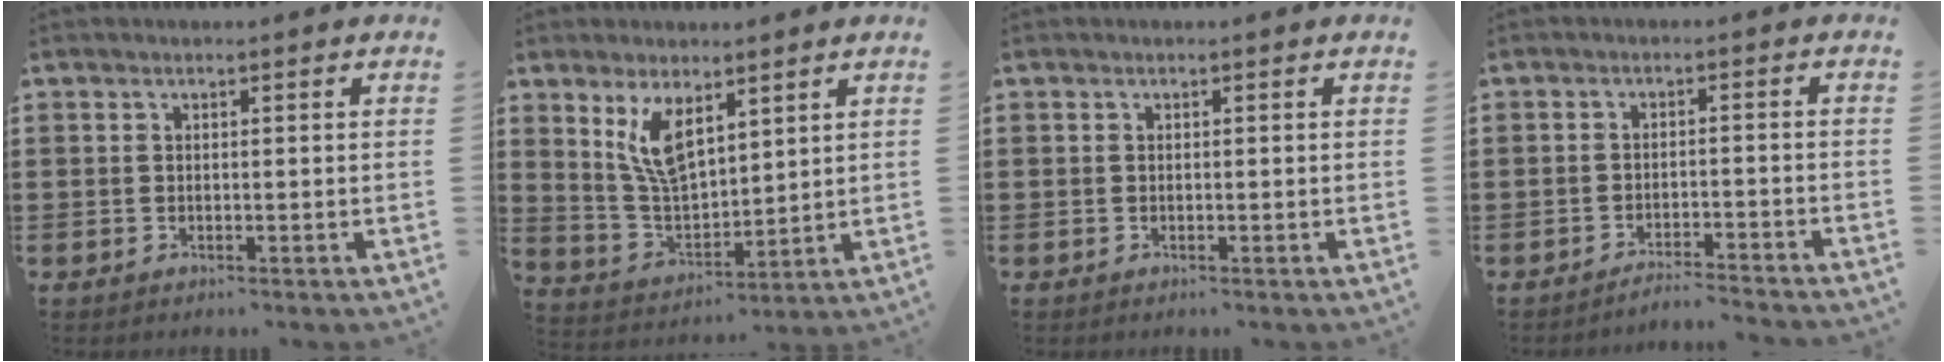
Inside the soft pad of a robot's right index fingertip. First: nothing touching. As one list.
[{"total": 7.8, "force": [4.2, 3.5, 5.6], "torque": [-0.123, -0.008, 0.078]}, {"total": 0.0}, {"total": 2.7, "force": [-2.7, -0.2, 0.4], "torque": [-0.012, -0.001, -0.056]}]